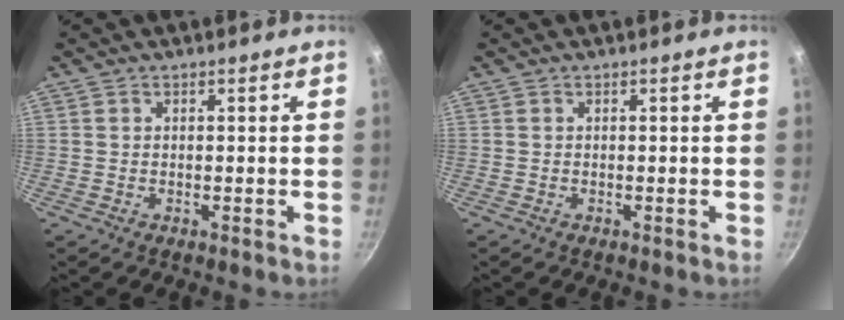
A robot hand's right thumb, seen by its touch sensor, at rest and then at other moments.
{"total": 0.0}